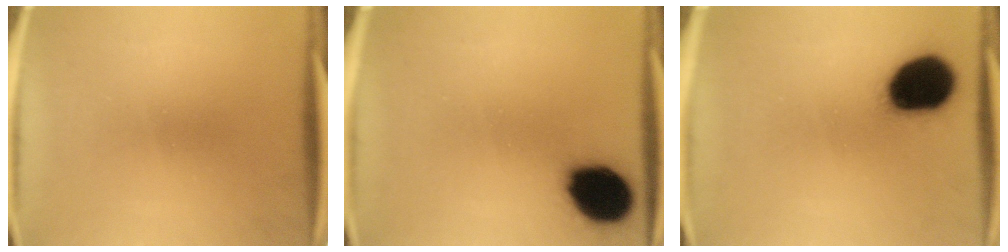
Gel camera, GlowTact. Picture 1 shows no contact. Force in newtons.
{"total": 14.1}
{"total": 17.0}